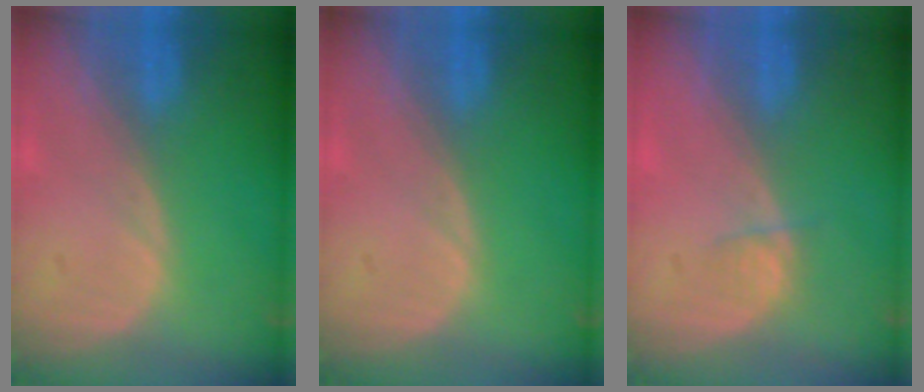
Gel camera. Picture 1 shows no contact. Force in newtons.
{"total": 0.0}
{"total": 1.4, "press": 1.3, "slide": 0.6}